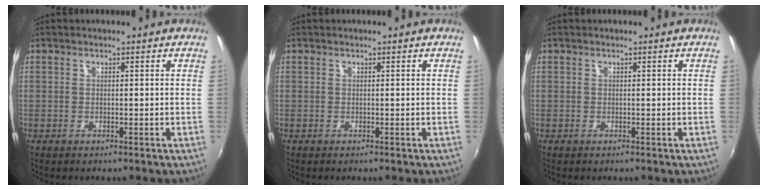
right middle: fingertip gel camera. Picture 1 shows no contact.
{"total": 0.0}
{"total": 0.0}